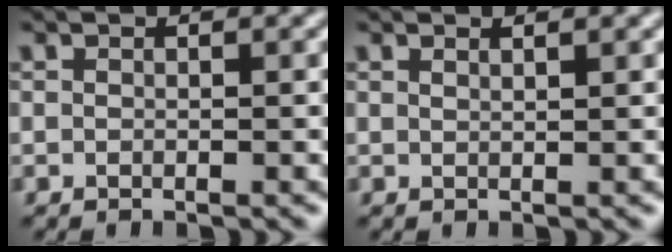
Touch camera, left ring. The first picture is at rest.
{"total": 0.9, "force": [0.8, 0.2, 0.5], "torque": [-0.001, -0.001, 0.009]}